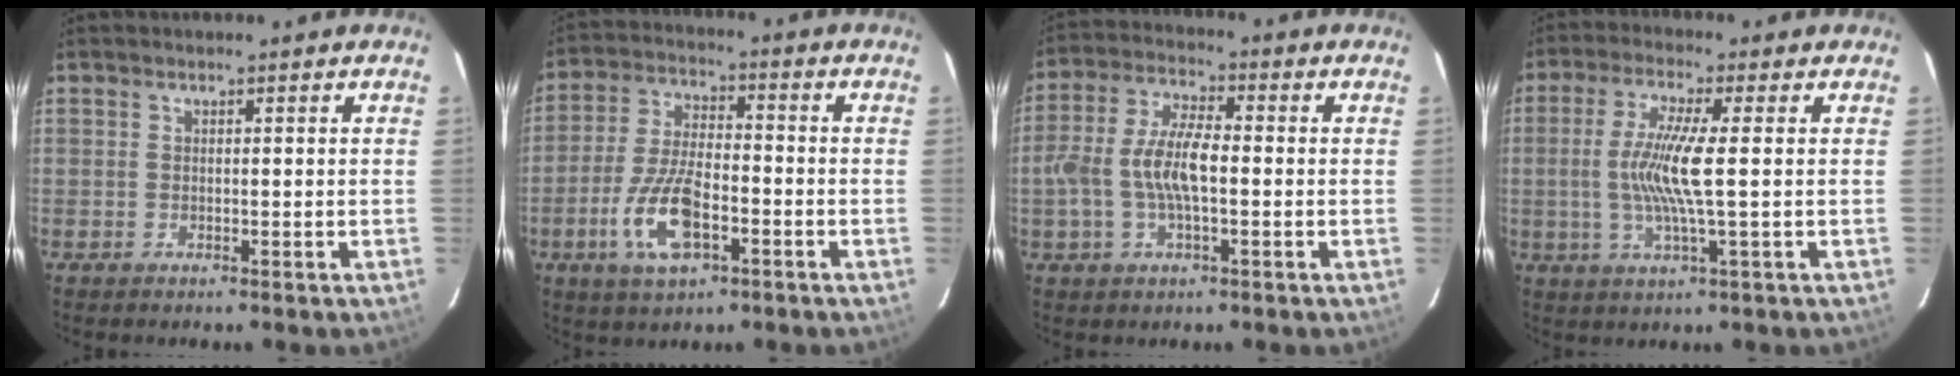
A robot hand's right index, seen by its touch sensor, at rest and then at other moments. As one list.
[{"total": 12.0, "force": [-4.8, 4.8, 9.9], "torque": [-0.210, -0.005, -0.086]}, {"total": 9.7, "force": [-1.5, 3.6, 8.9], "torque": [-0.183, 0.009, -0.028]}, {"total": 9.3, "force": [-0.2, 0.3, 9.3], "torque": [-0.184, -0.004, -0.005]}]